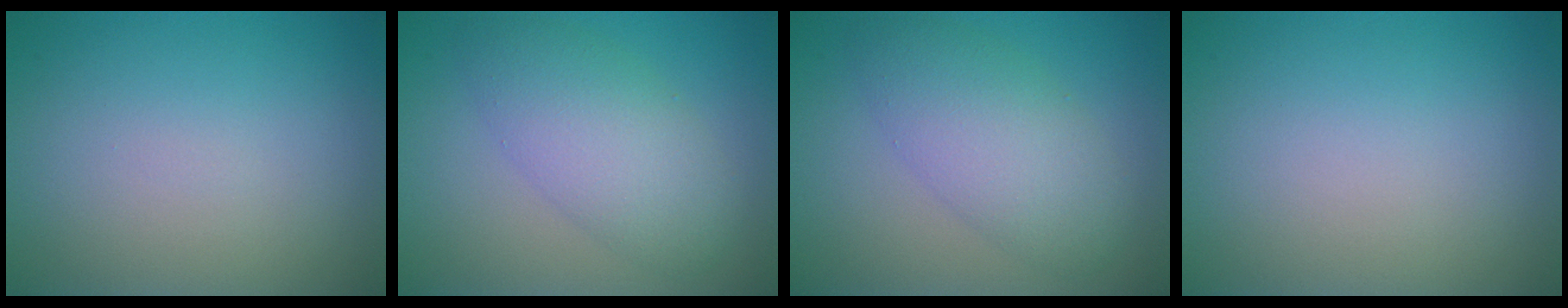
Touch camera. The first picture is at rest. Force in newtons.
{"total": 5.3, "press": 5.3, "slide": 0.2}
{"total": 5.3, "press": 5.3, "slide": 0.2}
{"total": 0.0}